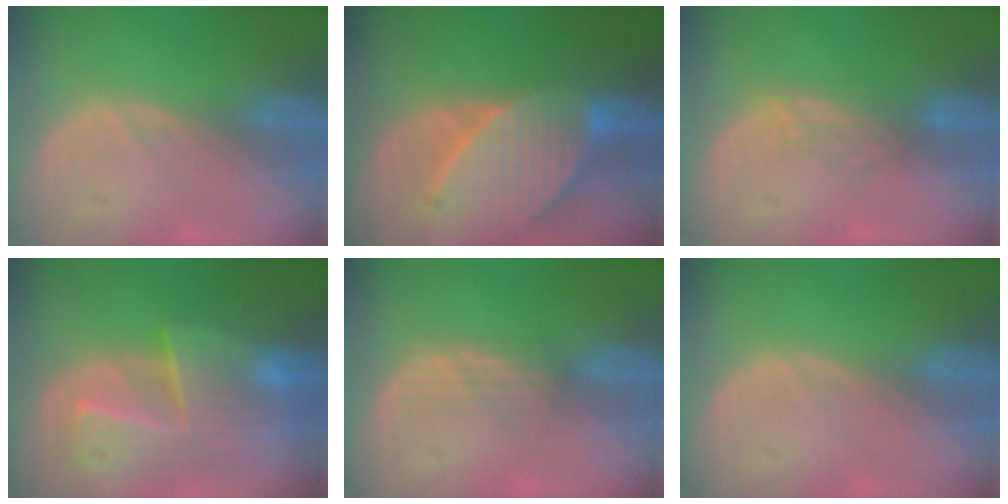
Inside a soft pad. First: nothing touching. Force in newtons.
{"total": 9.6, "press": 8.7, "slide": 4.1}
{"total": 2.9, "press": 2.4, "slide": 1.6}
{"total": 9.3, "press": 8.3, "slide": 4.2}
{"total": 2.4, "press": 2.3, "slide": 0.6}
{"total": 0.0}